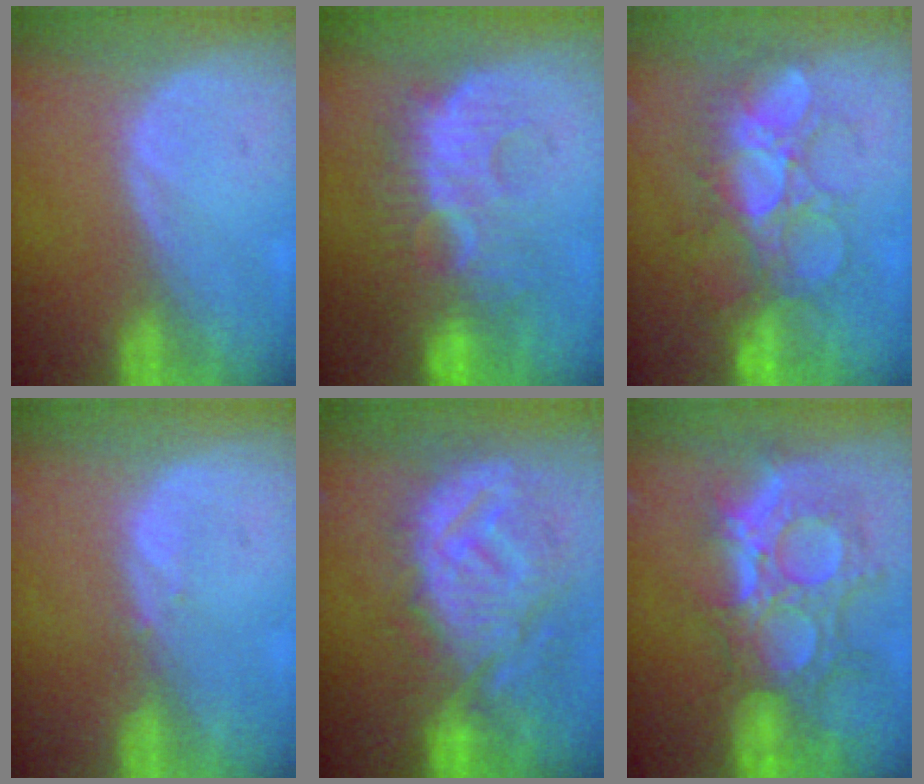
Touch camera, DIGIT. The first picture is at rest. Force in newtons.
{"total": 9.3, "press": 9.1, "slide": 1.9}
{"total": 9.2, "press": 8.8, "slide": 2.5}
{"total": 0.6, "press": 0.6, "slide": 0.1}
{"total": 12.3, "press": 11.0, "slide": 5.4}
{"total": 11.9, "press": 10.7, "slide": 5.3}